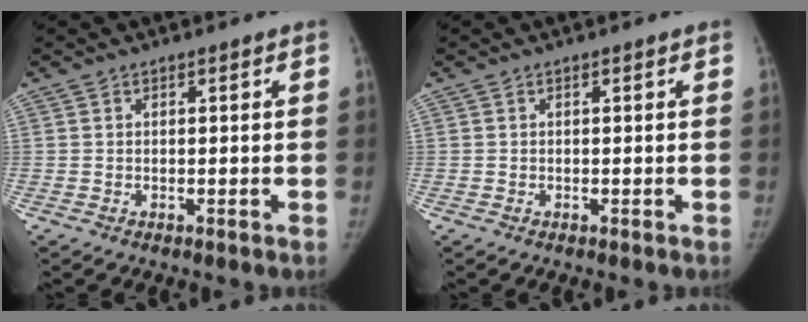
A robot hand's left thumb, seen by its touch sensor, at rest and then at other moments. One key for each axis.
{"total": 0.0}